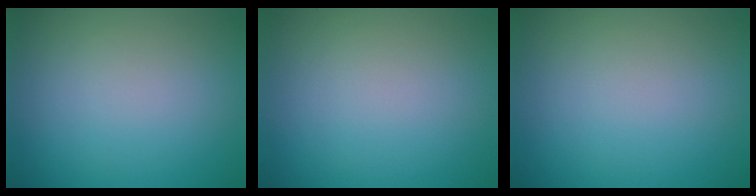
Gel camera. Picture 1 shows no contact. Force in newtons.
{"total": 0.0}
{"total": 0.0}